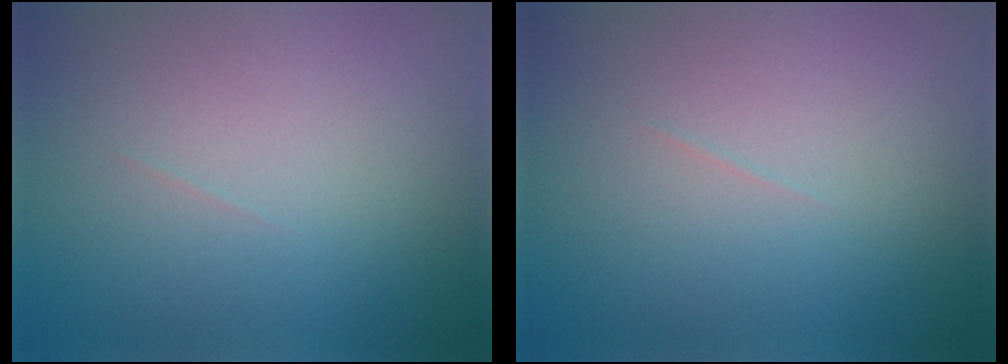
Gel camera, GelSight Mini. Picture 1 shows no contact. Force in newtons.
{"total": 0.0}